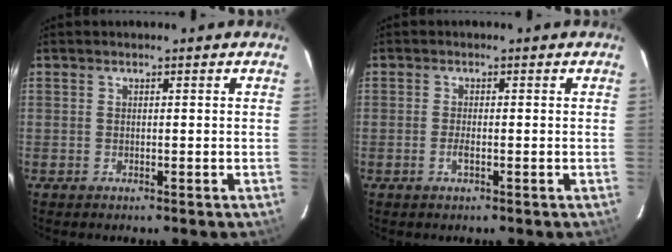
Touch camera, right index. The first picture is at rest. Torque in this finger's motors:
{"motor_torque": [-0.06, 0.13, -0.02, 0.00]}